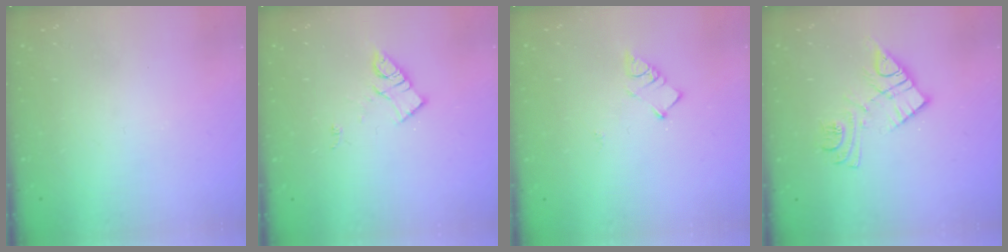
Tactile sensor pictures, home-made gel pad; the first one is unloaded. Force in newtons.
{"total": 10.7, "press": 10.7, "slide": 0.7}
{"total": 4.3, "press": 4.3, "slide": 0.1}
{"total": 11.7, "press": 11.7, "slide": 0.9}